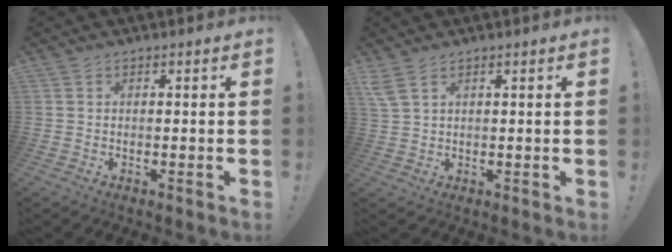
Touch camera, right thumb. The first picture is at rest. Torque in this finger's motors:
{"motor_torque": [-0.64, 0.94, 0.74, 0.26, 0.01]}